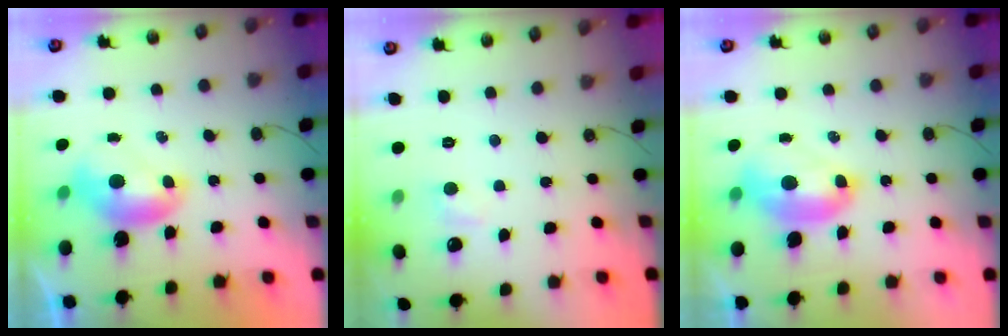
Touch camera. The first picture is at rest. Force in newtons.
{"total": 1.1, "press": 0.9, "slide": 0.6}
{"total": 3.1, "press": 3.1, "slide": 0.6}